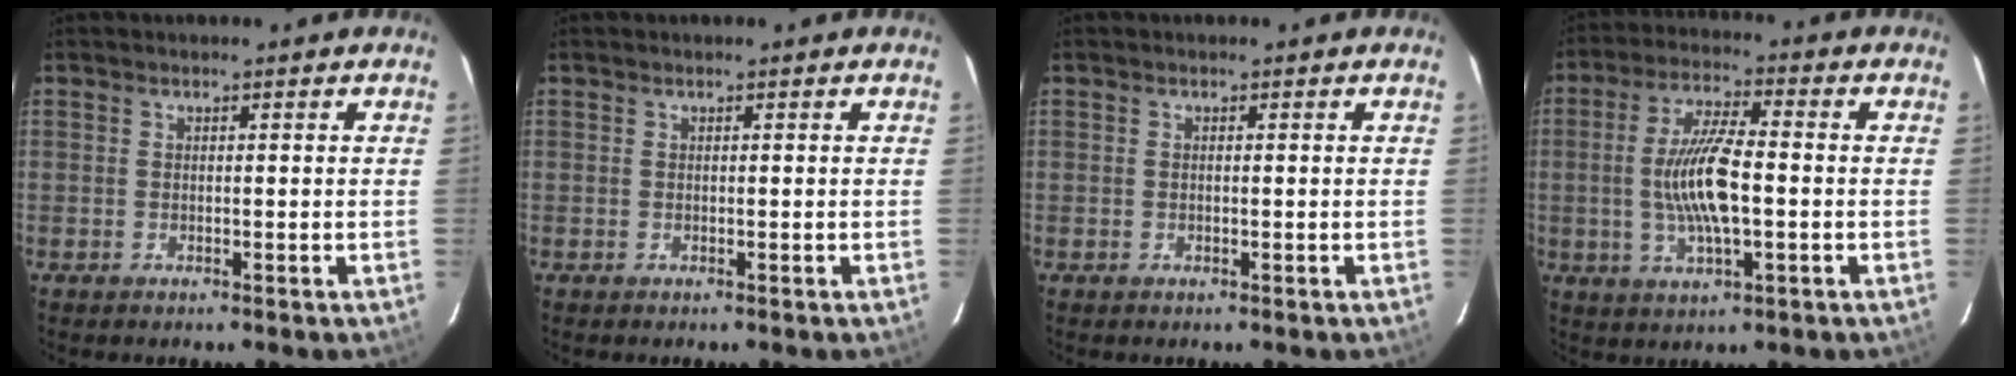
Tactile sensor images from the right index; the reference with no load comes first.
{"total": 0.0}
{"total": 0.5, "force": [0.0, 0.1, 0.5], "torque": [-0.011, 0.001, -0.002]}
{"total": 11.3, "force": [-1.3, 3.0, 10.9], "torque": [-0.214, 0.001, -0.022]}